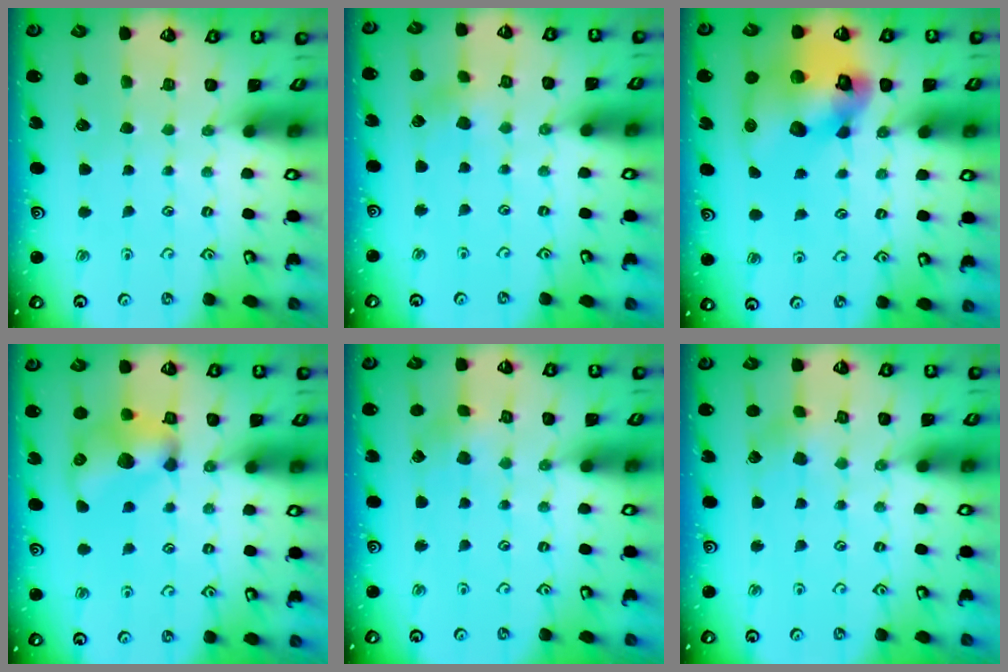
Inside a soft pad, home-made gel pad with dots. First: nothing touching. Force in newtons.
{"total": 1.8, "press": 1.8, "slide": 0.3}
{"total": 17.4, "press": 17.2, "slide": 2.4}
{"total": 13.3, "press": 13.3, "slide": 0.9}
{"total": 2.1, "press": 2.1, "slide": 0.1}
{"total": 3.1, "press": 3.0, "slide": 0.3}